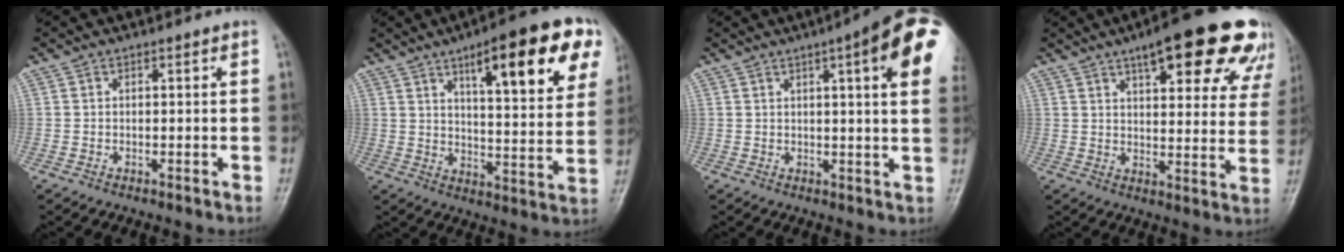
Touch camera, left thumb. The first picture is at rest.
{"total": 20.1, "force": [9.9, 5.4, 16.7], "torque": [-0.197, -0.023, 0.138]}
{"total": 15.3, "force": [5.8, 2.8, 13.9], "torque": [-0.165, -0.006, 0.065]}
{"total": 22.1, "force": [13.6, 7.1, 15.9], "torque": [-0.170, -0.027, 0.167]}